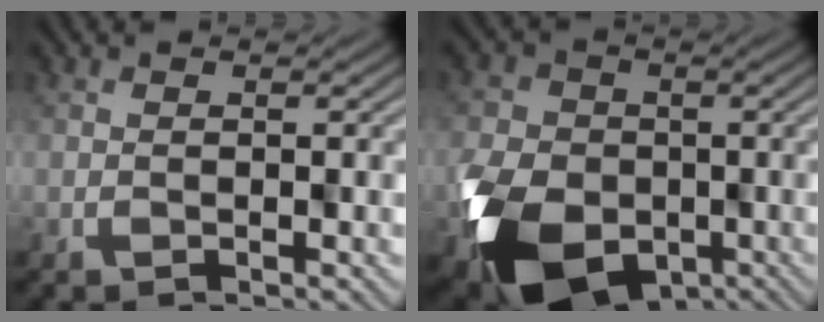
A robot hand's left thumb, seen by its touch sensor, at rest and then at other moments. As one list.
[{"total": 11.7, "force": [-4.2, 8.6, 6.7], "torque": [-0.161, -0.043, -0.072]}]